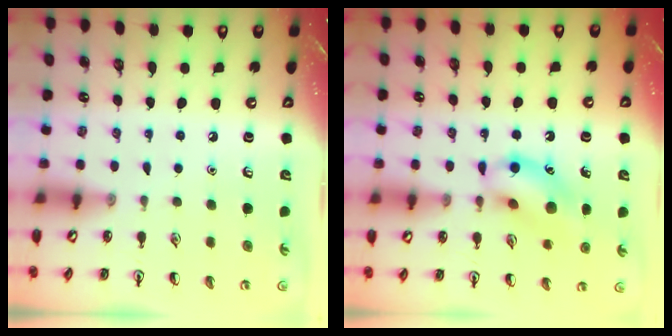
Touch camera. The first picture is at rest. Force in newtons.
{"total": 13.5, "press": 13.2, "slide": 2.4}